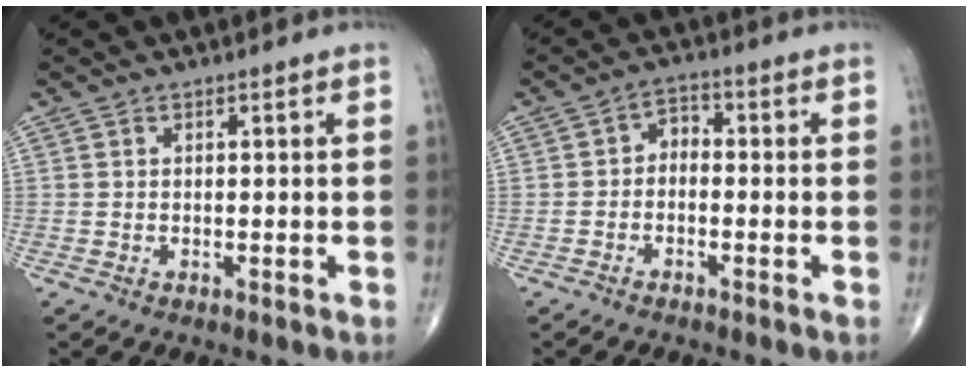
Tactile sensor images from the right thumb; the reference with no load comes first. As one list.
[{"total": 3.2, "force": [-0.8, 2.4, 2.1], "torque": [-0.019, 0.022, -0.027]}]